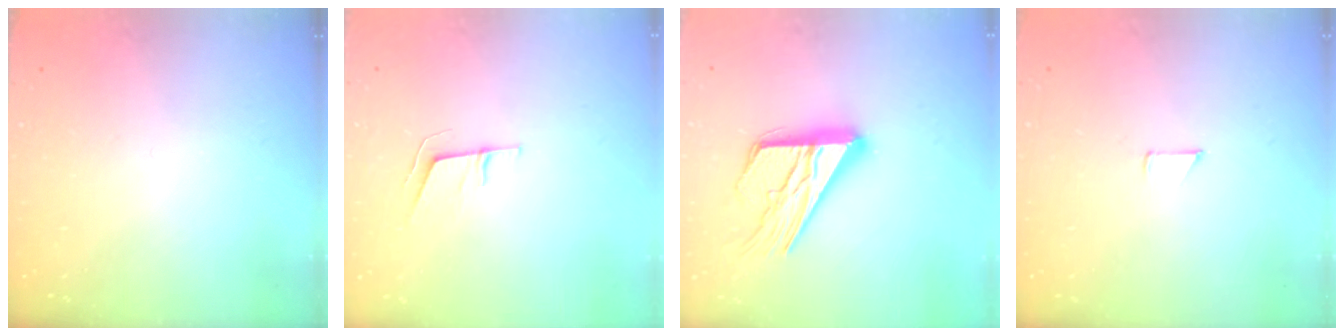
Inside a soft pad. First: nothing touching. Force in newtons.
{"total": 6.1, "press": 5.5, "slide": 2.7}
{"total": 20.0, "press": 20.0, "slide": 1.8}
{"total": 3.4, "press": 3.4, "slide": 0.3}